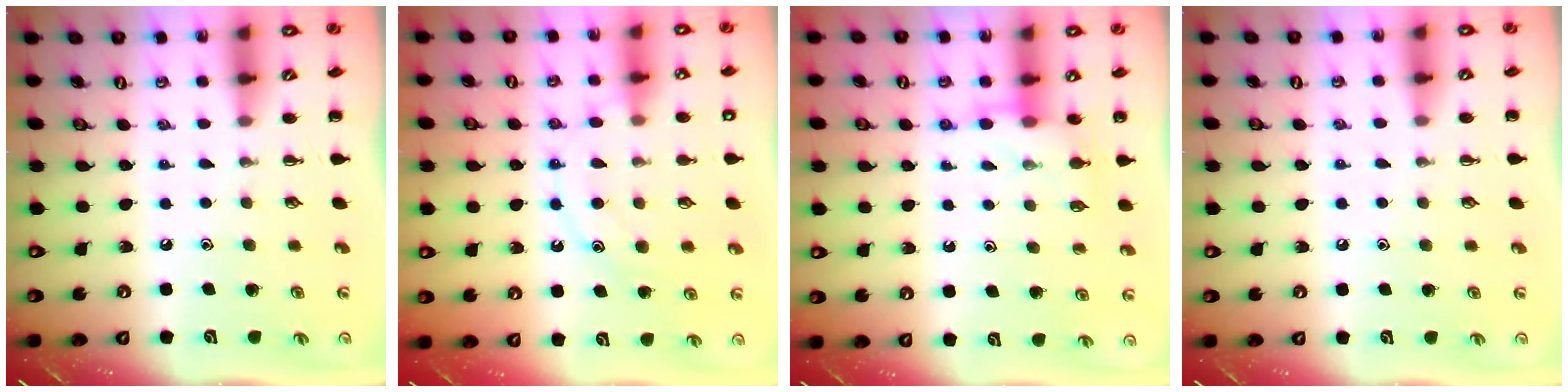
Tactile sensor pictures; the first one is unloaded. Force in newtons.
{"total": 12.2, "press": 12.1, "slide": 0.8}
{"total": 7.9, "press": 7.8, "slide": 0.7}
{"total": 4.1, "press": 3.8, "slide": 1.6}